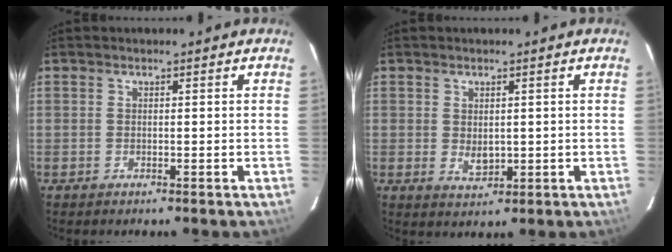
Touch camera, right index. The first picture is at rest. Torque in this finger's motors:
{"motor_torque": [0.28, 0.23, 0.01, 0.01]}